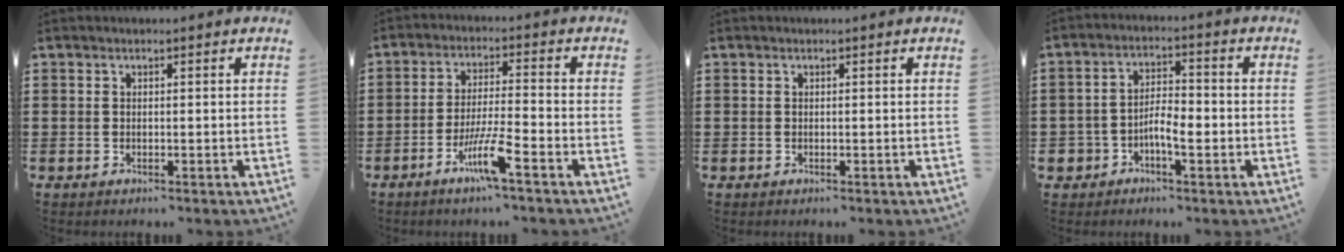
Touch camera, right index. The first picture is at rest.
{"total": 7.1, "force": [-4.2, 0.3, 5.8], "torque": [-0.118, -0.010, -0.080]}
{"total": 0.0}
{"total": 4.8, "force": [-2.2, 2.4, 3.5], "torque": [-0.070, 0.007, -0.044]}